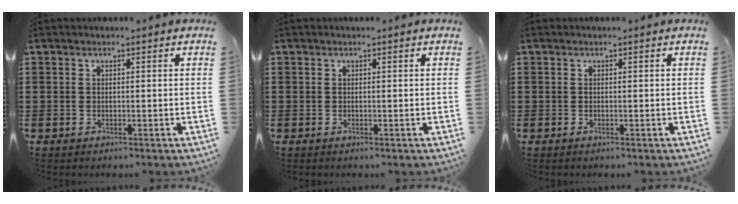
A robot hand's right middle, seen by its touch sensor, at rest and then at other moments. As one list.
[{"total": 0.0}, {"total": 0.0}]